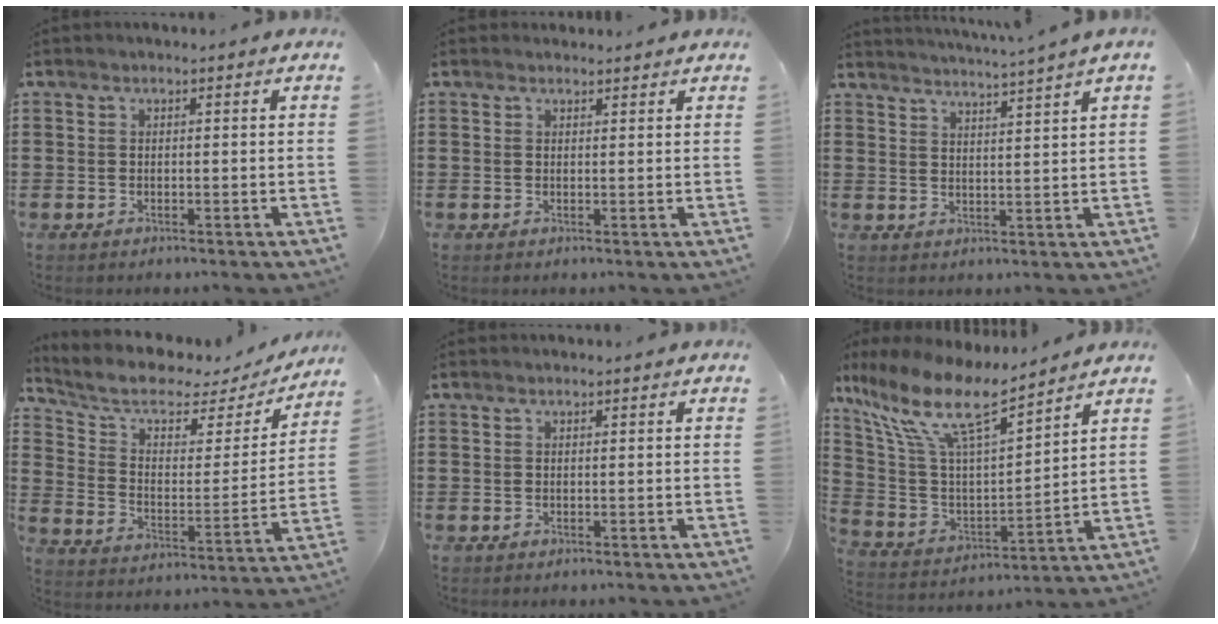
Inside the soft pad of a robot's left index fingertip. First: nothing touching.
{"total": 1.1, "force": [1.1, 0.3, 0.1], "torque": [-0.004, 0.002, 0.022]}
{"total": 3.1, "force": [2.9, -1.1, 0.5], "torque": [-0.018, -0.020, 0.048]}
{"total": 6.7, "force": [5.2, 2.6, 3.3], "torque": [-0.092, -0.033, 0.086]}
{"total": 0.0}
{"total": 12.3, "force": [8.6, 2.9, 8.3], "torque": [-0.204, -0.058, 0.143]}